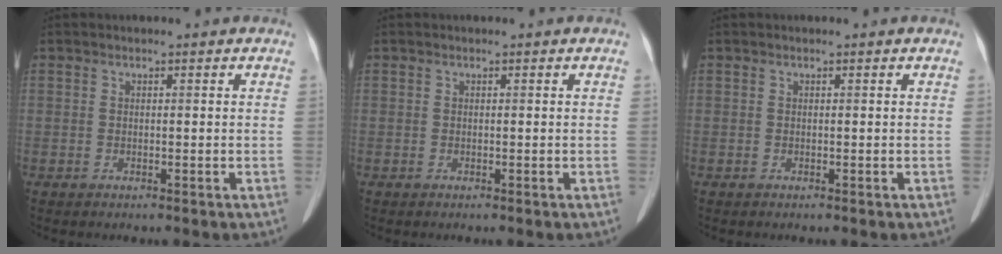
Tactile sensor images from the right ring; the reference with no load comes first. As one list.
[{"total": 0.0}, {"total": 0.0}]